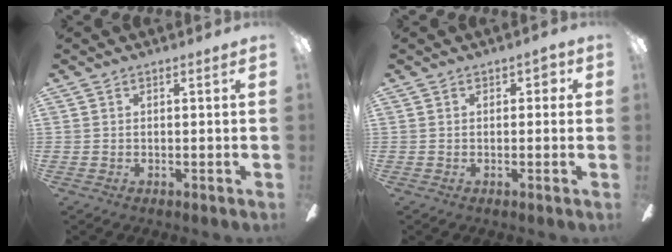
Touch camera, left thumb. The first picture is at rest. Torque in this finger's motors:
{"motor_torque": [0.05, 0.09, -0.20, 0.05, 0.00]}